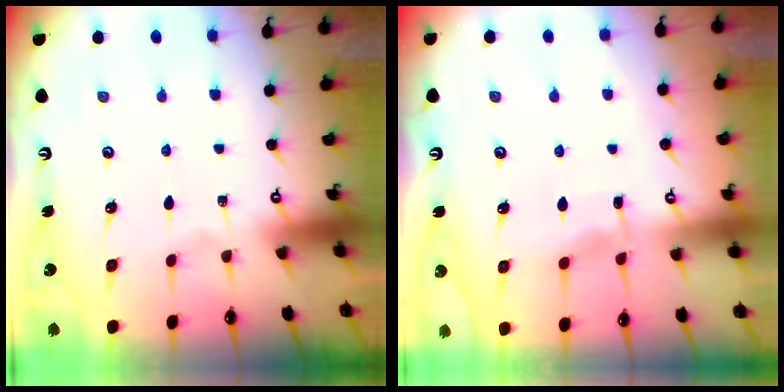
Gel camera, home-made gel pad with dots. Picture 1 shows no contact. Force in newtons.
{"total": 4.5, "press": 4.5, "slide": 0.6}